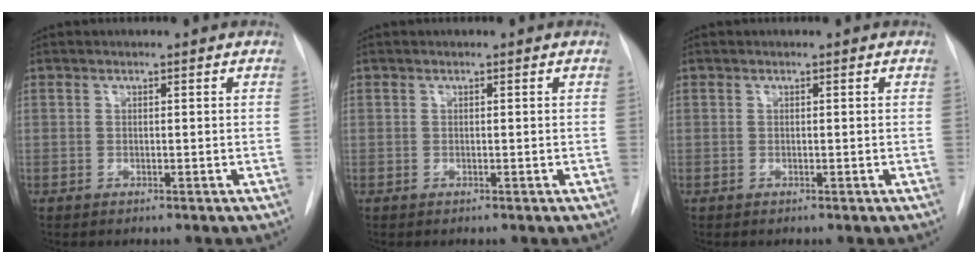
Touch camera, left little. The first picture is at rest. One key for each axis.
{"total": 0.0}
{"total": 0.0}